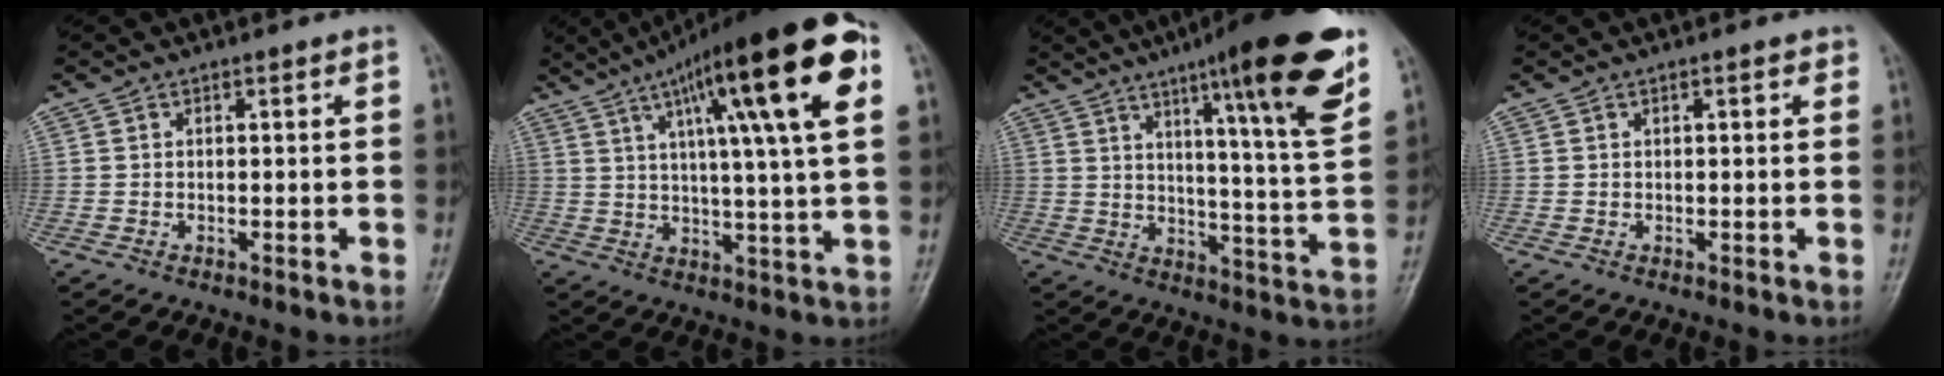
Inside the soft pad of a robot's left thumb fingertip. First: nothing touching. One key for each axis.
{"total": 22.4, "fx": 9.1, "fy": 3.5, "fz": 20.2, "tx": -0.304, "ty": 0.003, "tz": 0.132}
{"total": 20.6, "fx": 11.7, "fy": 2.1, "fz": 16.9, "tx": -0.214, "ty": -0.052, "tz": 0.169}
{"total": 1.2, "fx": 0.6, "fy": 0.5, "fz": 1.0, "tx": -0.012, "ty": 0.001, "tz": 0.006}